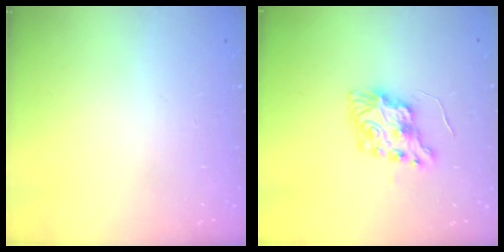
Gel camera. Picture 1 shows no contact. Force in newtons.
{"total": 9.8, "press": 9.8, "slide": 0.9}